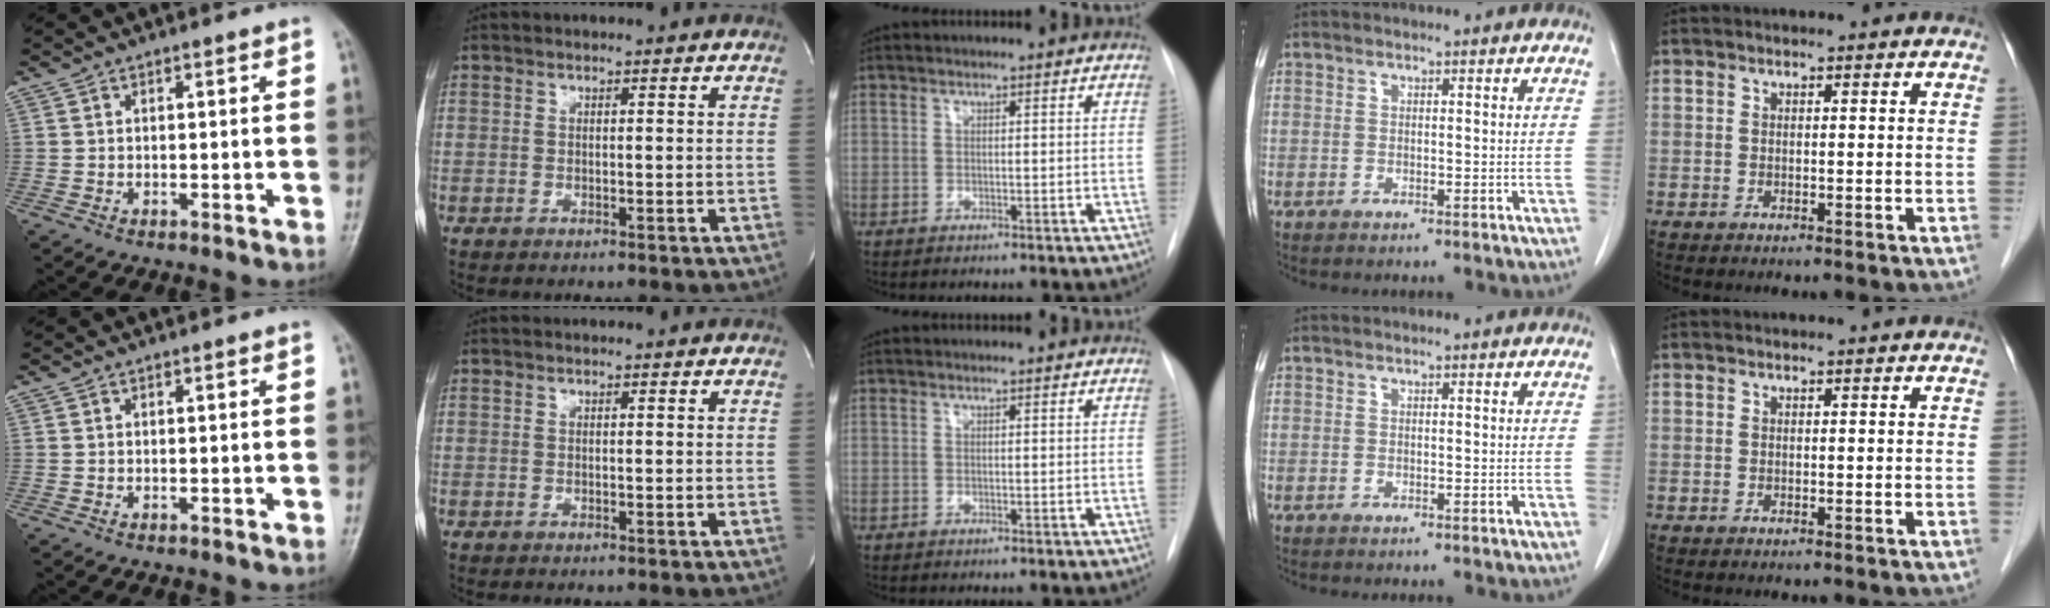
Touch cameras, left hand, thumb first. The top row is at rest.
{}